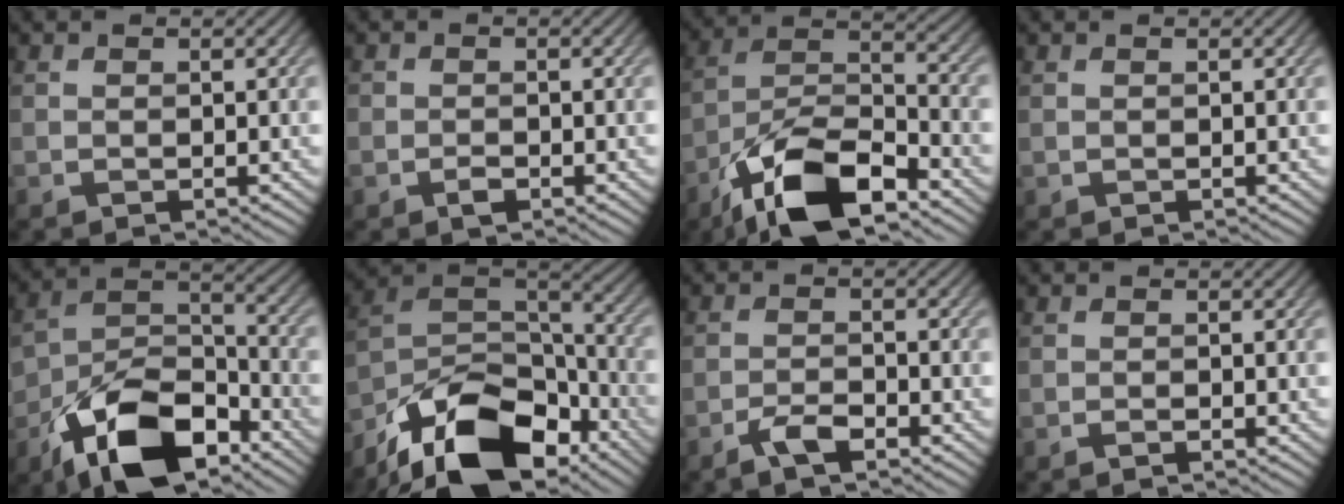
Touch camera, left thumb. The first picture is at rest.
{"total": 1.5, "force": [-0.8, 1.0, 0.8], "torque": [-0.013, -0.002, -0.017]}
{"total": 14.3, "force": [-9.0, 5.2, 9.8], "torque": [-0.189, -0.005, -0.185]}
{"total": 0.0}
{"total": 13.8, "force": [-8.2, 7.3, 8.5], "torque": [-0.164, -0.015, -0.149]}
{"total": 16.9, "force": [-11.3, 8.2, 9.6], "torque": [-0.212, -0.030, -0.197]}
{"total": 3.1, "force": [-2.2, 0.8, 2.0], "torque": [-0.045, 0.003, -0.047]}
{"total": 0.6, "force": [-0.5, 0.0, 0.4], "torque": [-0.007, 0.000, -0.008]}